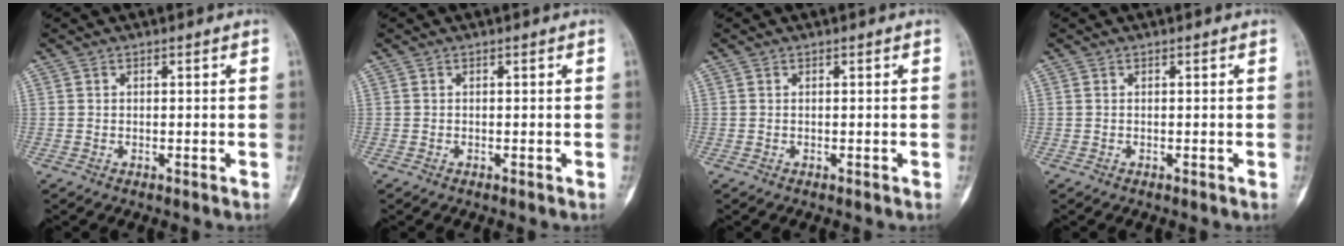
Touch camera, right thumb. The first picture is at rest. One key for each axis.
{"total": 0.0}
{"total": 0.0}
{"total": 0.0}